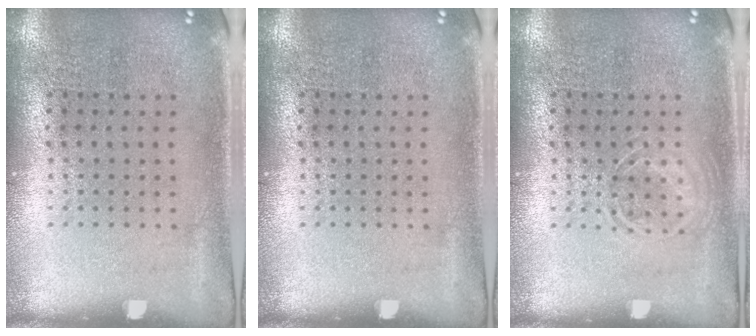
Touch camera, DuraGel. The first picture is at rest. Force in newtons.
{"total": 0.0}
{"total": 1.6, "press": 1.6, "slide": 0.2}